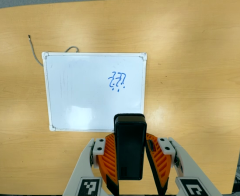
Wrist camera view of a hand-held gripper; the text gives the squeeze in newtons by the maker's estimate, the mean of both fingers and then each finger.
{"total": 5.5, "left": 4.1, "right": 6.8}